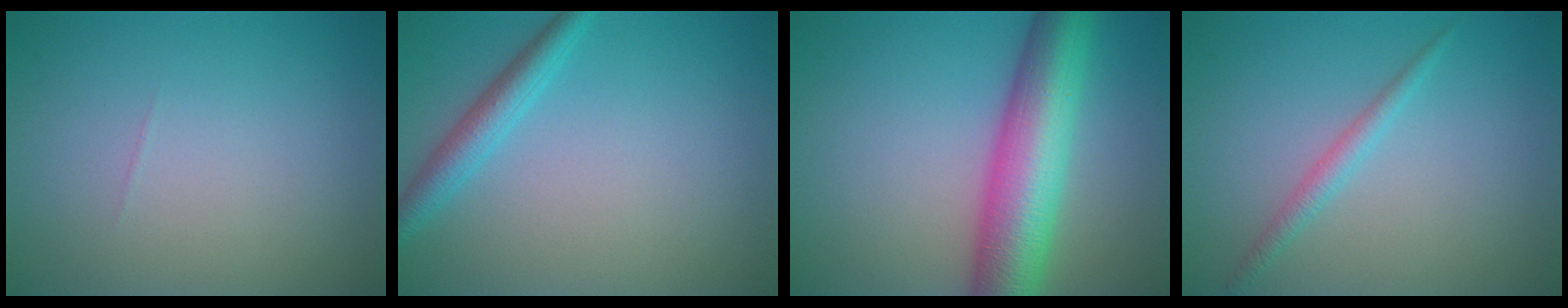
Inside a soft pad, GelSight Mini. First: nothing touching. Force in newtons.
{"total": 2.6, "press": 2.6, "slide": 0.1}
{"total": 9.3, "press": 9.3, "slide": 0.3}
{"total": 1.5, "press": 1.5, "slide": 0.0}